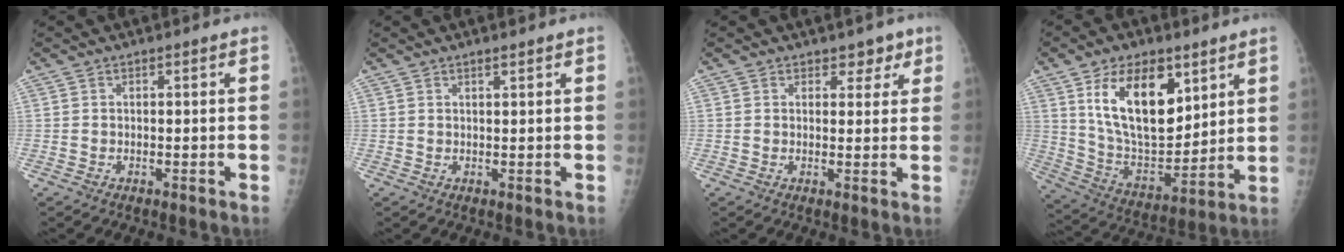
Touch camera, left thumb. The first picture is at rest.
{"total": 1.1, "force": [0.9, 0.1, 0.7], "torque": [-0.007, -0.005, 0.016]}
{"total": 3.2, "force": [2.2, 2.1, 1.2], "torque": [0.014, -0.010, 0.026]}
{"total": 18.9, "force": [8.5, 10.0, 13.6], "torque": [-0.187, -0.049, 0.165]}